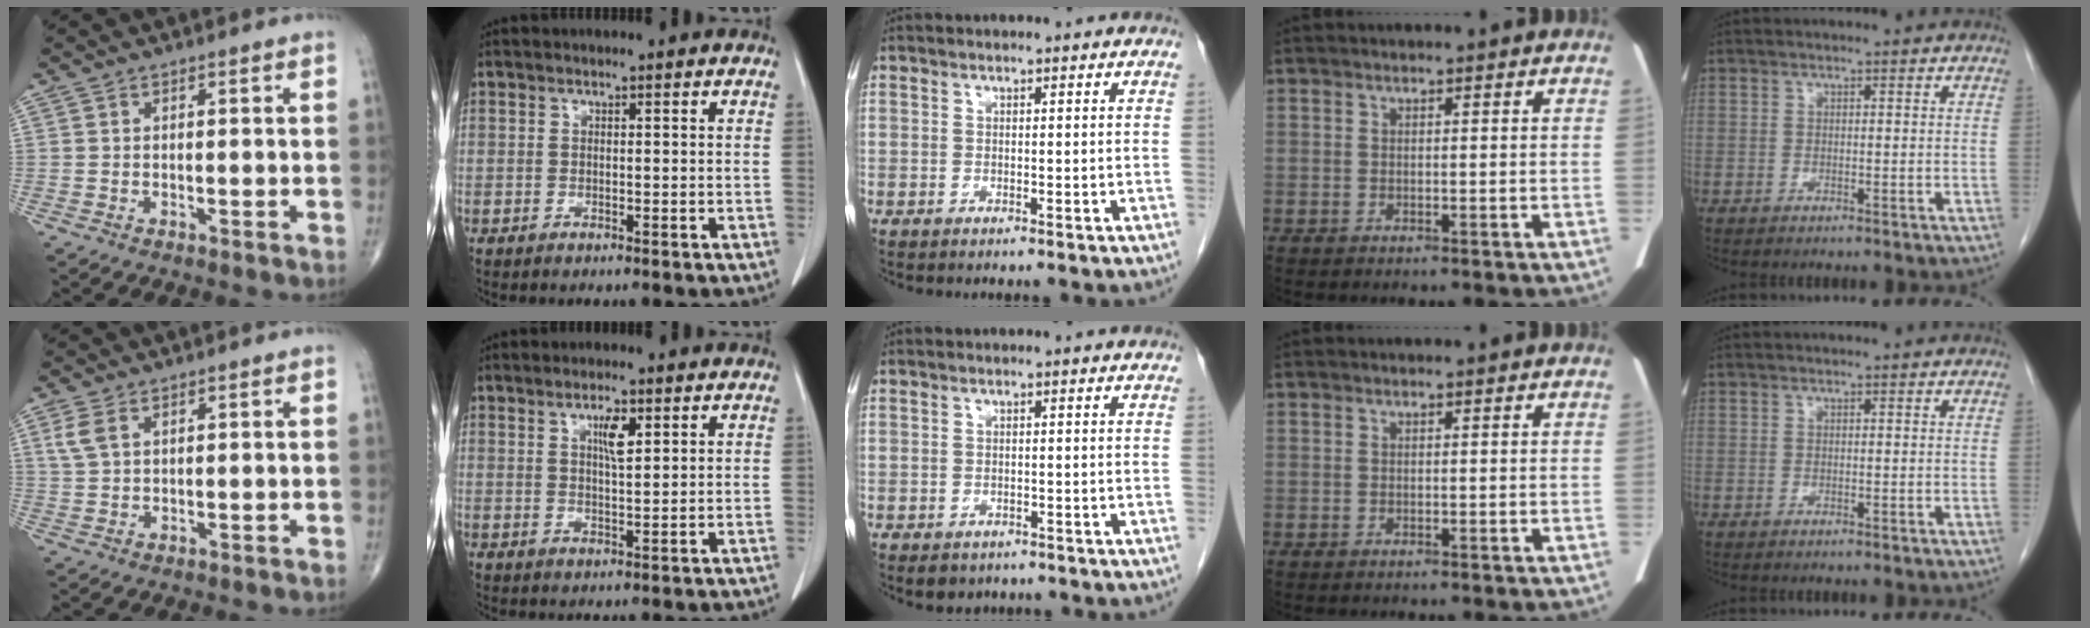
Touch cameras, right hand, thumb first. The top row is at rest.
{"thumb": {"total": 3.5, "force": [1.5, 2.0, 2.4], "torque": [-0.056, 0.005, 0.038]}, "index": {"total": 3.6, "force": [1.6, 0.7, 3.1], "torque": [-0.055, -0.001, 0.028]}, "middle": {"total": 3.1, "force": [-2.4, 1.9, 0.7], "torque": [-0.007, 0.001, -0.029]}}